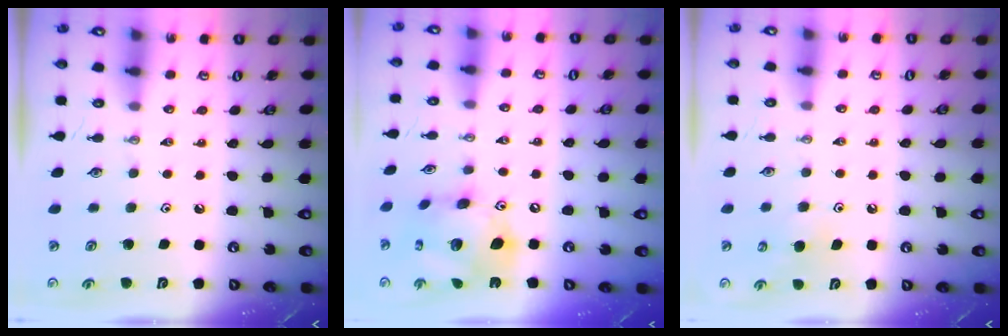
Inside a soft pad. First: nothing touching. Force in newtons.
{"total": 17.8, "press": 17.7, "slide": 1.7}
{"total": 5.1, "press": 5.1, "slide": 0.5}